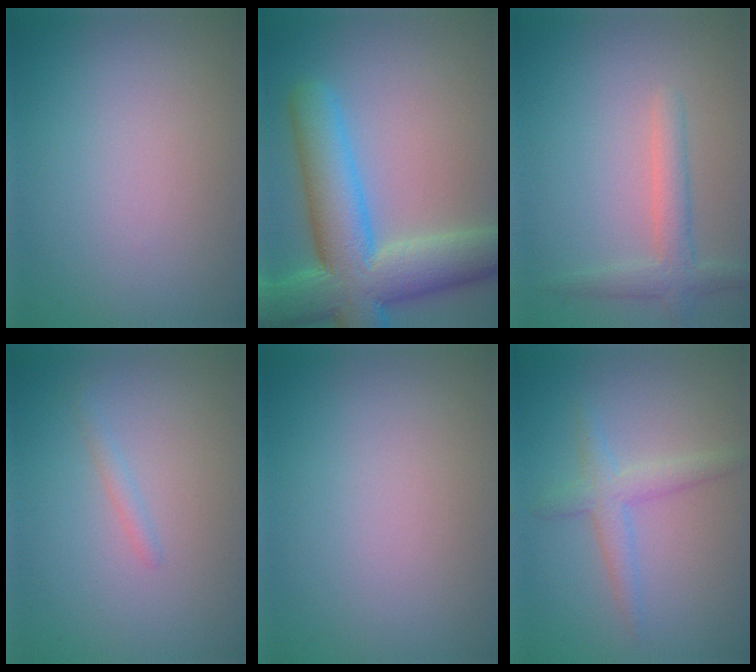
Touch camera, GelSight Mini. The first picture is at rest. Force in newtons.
{"total": 10.8, "press": 10.7, "slide": 0.8}
{"total": 2.6, "press": 2.6, "slide": 0.2}
{"total": 0.7, "press": 0.7, "slide": 0.0}
{"total": 0.0}
{"total": 2.4, "press": 2.4, "slide": 0.2}